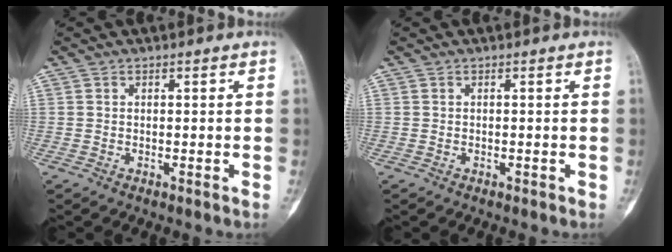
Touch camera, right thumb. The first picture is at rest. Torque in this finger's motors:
{"motor_torque": [-0.12, 0.13, 0.09, 0.06, 0.01]}